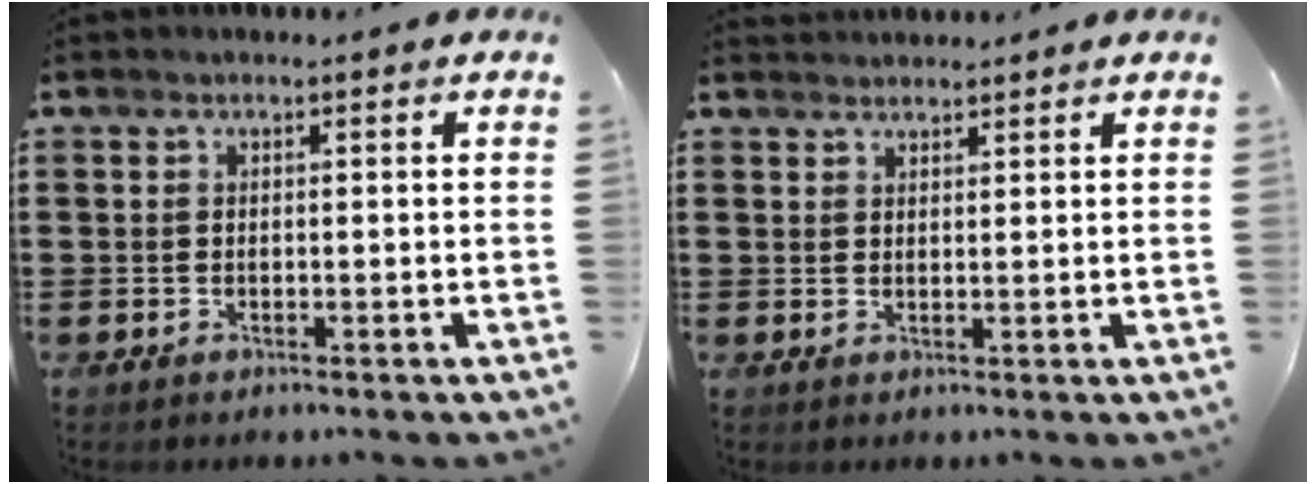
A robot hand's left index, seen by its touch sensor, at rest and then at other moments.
{"total": 1.7, "force": [1.6, 0.2, -0.1], "torque": [-0.001, 0.002, 0.033]}